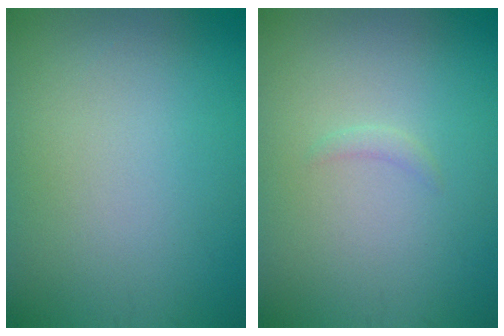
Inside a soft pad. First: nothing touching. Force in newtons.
{"total": 0.7, "press": 0.7, "slide": 0.1}